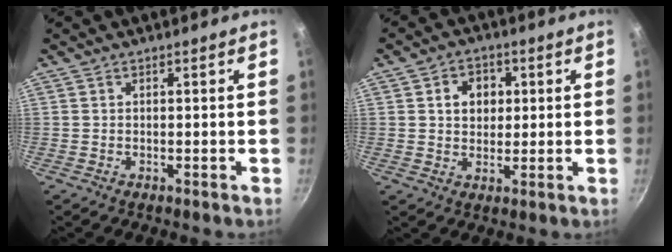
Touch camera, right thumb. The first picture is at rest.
{"total": 6.1, "force": [1.4, 5.0, 3.3], "torque": [-0.027, 0.005, 0.019]}